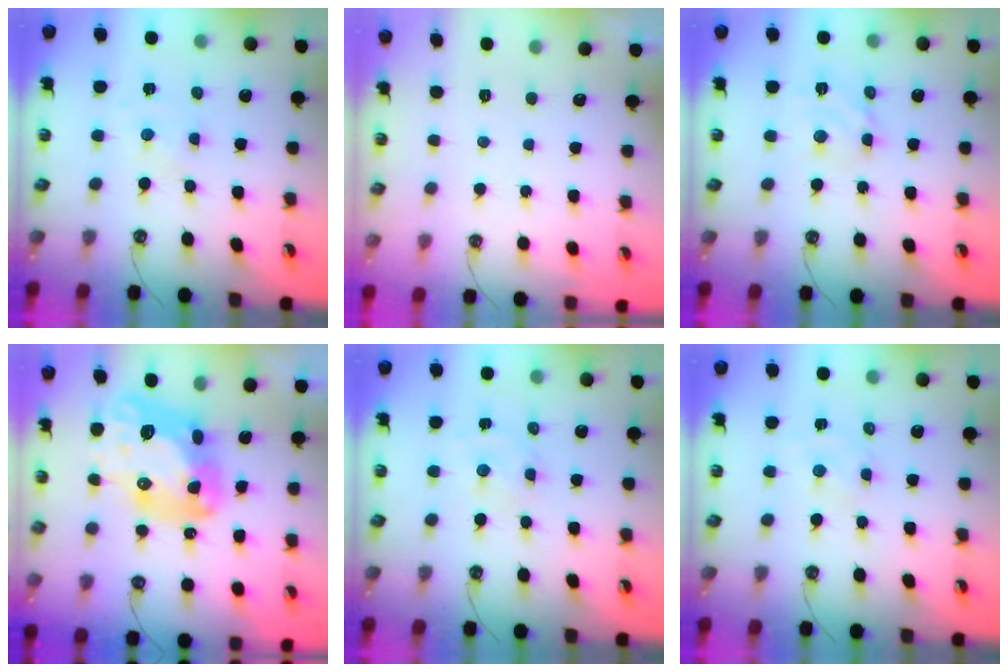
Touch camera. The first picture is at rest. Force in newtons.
{"total": 0.0}
{"total": 6.8, "press": 6.8, "slide": 0.3}
{"total": 17.9, "press": 17.8, "slide": 1.9}
{"total": 1.6, "press": 1.6, "slide": 0.2}
{"total": 1.0, "press": 1.0, "slide": 0.2}